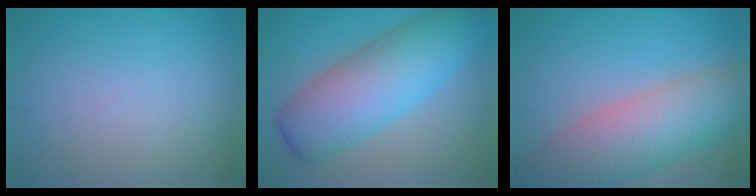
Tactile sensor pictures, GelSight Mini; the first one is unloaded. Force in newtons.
{"total": 9.0, "press": 9.0, "slide": 0.3}
{"total": 9.6, "press": 9.6, "slide": 0.6}